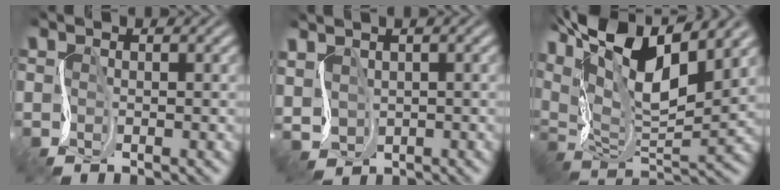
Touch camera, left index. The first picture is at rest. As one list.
[{"total": 2.8, "force": [0.8, 1.9, 1.9], "torque": [-0.056, 0.000, 0.020]}, {"total": 14.9, "force": [8.1, 5.4, 11.3], "torque": [-0.219, 0.038, 0.129]}]